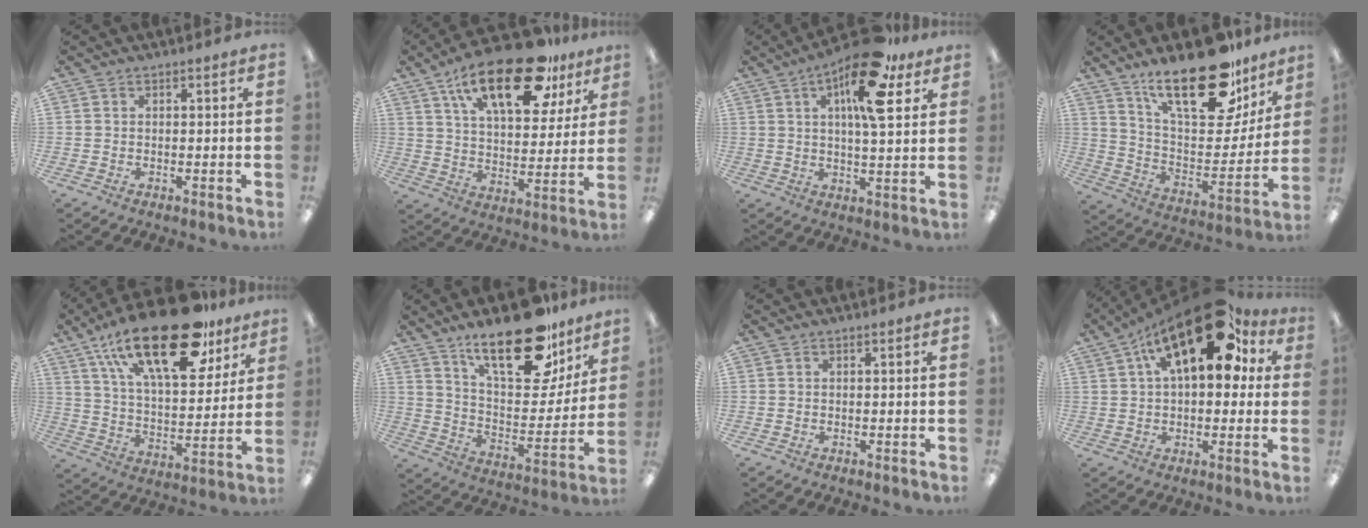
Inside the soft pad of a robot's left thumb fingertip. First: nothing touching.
{"total": 23.0, "force": [13.9, 10.0, 15.4], "torque": [-0.240, -0.067, 0.232]}
{"total": 16.3, "force": [8.3, 5.2, 13.0], "torque": [-0.197, -0.033, 0.130]}
{"total": 26.1, "force": [17.8, 10.5, 16.0], "torque": [-0.241, -0.112, 0.302]}
{"total": 27.6, "force": [17.1, 11.3, 18.4], "torque": [-0.298, -0.086, 0.288]}
{"total": 24.2, "force": [16.5, 10.0, 14.6], "torque": [-0.220, -0.102, 0.282]}
{"total": 0.0}
{"total": 21.0, "force": [10.4, 9.7, 15.5], "torque": [-0.236, -0.035, 0.170]}